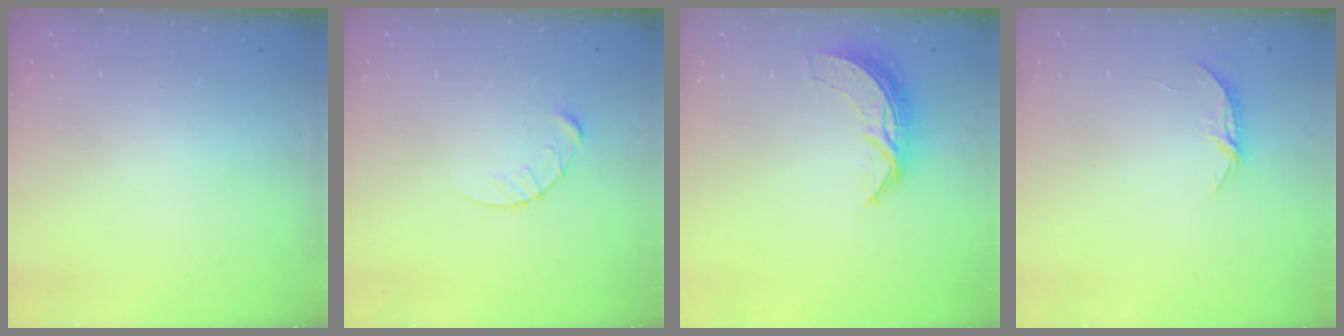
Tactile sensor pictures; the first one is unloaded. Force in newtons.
{"total": 5.7, "press": 5.7, "slide": 0.5}
{"total": 7.7, "press": 7.7, "slide": 0.0}
{"total": 5.2, "press": 5.2, "slide": 0.4}